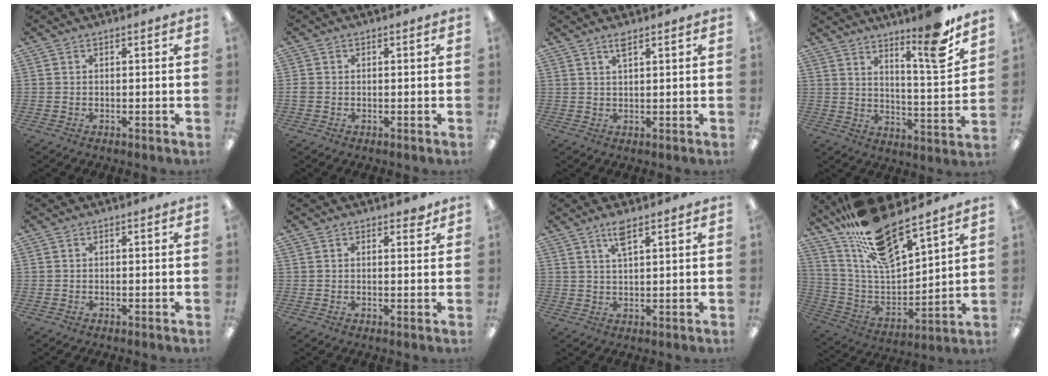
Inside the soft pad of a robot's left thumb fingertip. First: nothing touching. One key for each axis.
{"total": 1.3, "fx": -0.2, "fy": 1.1, "fz": 0.6, "tx": -0.010, "ty": 0.003, "tz": -0.004}
{"total": 2.8, "fx": 2.1, "fy": 0.5, "fz": 1.8, "tx": -0.041, "ty": 0.003, "tz": 0.036}
{"total": 13.5, "fx": 10.6, "fy": 1.3, "fz": 8.3, "tx": -0.120, "ty": -0.078, "tz": 0.167}
{"total": 0.0}
{"total": 2.0, "fx": 1.6, "fy": 0.9, "fz": 0.9, "tx": -0.003, "ty": -0.006, "tz": 0.025}
{"total": 4.7, "fx": 3.2, "fy": 1.0, "fz": 3.2, "tx": -0.064, "ty": -0.001, "tz": 0.054}
{"total": 18.9, "fx": 15.3, "fy": 4.8, "fz": 10.1, "tx": -0.203, "ty": -0.105, "tz": 0.269}